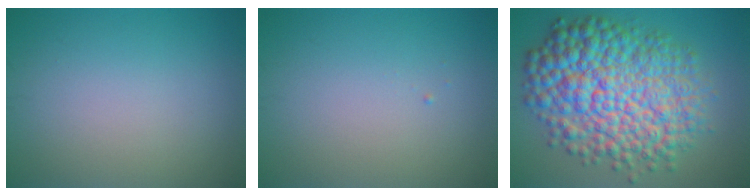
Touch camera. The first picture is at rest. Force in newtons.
{"total": 0.0}
{"total": 12.7, "press": 12.7, "slide": 0.1}